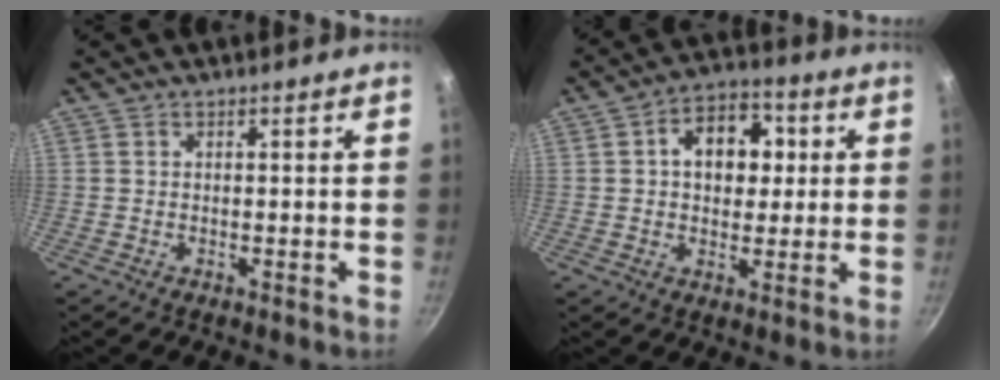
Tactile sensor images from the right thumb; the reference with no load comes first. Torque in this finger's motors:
{"motor_torque": [-0.53, 1.65, 0.51, -0.32, 0.06]}